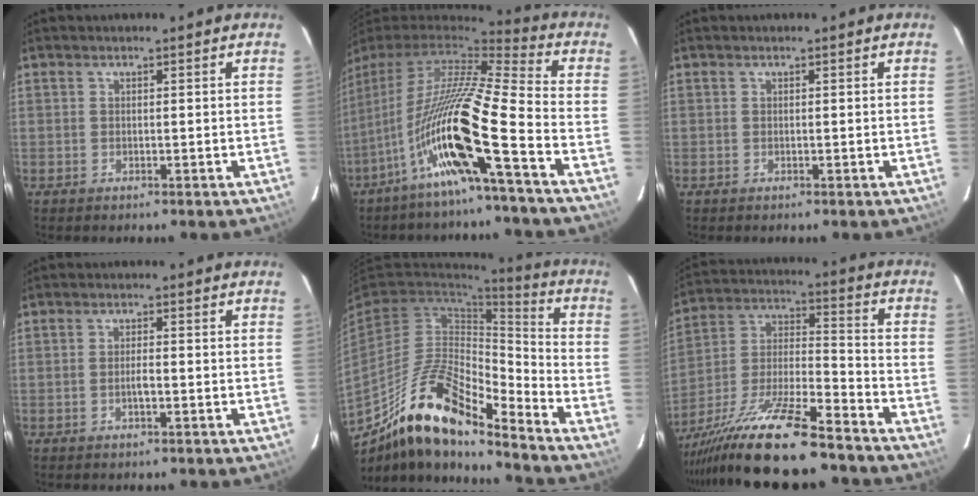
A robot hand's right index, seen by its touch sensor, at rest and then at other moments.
{"total": 20.0, "force": [-9.3, -0.8, 17.6], "torque": [-0.365, -0.034, -0.189]}
{"total": 0.0}
{"total": 1.9, "force": [-0.6, 0.3, 1.8], "torque": [-0.034, 0.001, -0.011]}
{"total": 17.4, "force": [-13.2, 4.5, 10.4], "torque": [-0.187, 0.024, -0.237]}
{"total": 20.0, "force": [-15.7, 2.1, 12.2], "torque": [-0.248, -0.026, -0.285]}